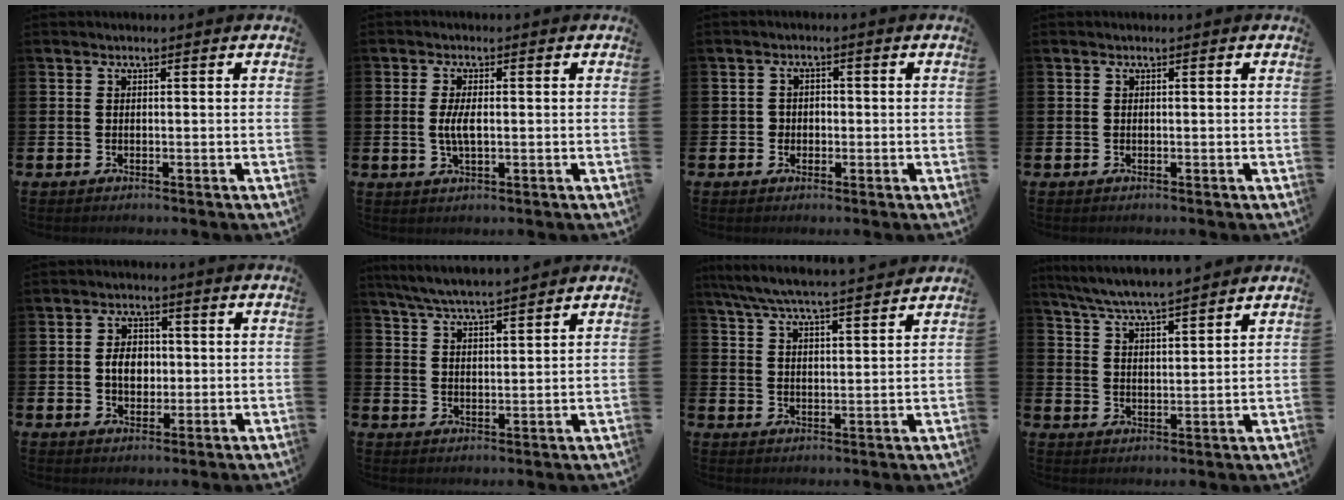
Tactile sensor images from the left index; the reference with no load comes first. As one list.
[{"total": 3.4, "force": [0.1, 1.3, 3.2], "torque": [-0.061, -0.002, -0.004]}, {"total": 1.7, "force": [-0.3, 1.7, 0.4], "torque": [-0.005, 0.004, -0.012]}, {"total": 0.0}, {"total": 4.0, "force": [0.0, 3.0, 2.6], "torque": [-0.026, -0.001, -0.010]}, {"total": 5.9, "force": [5.7, 0.2, 1.4], "torque": [-0.045, -0.026, 0.103]}, {"total": 6.6, "force": [6.3, 0.2, 2.1], "torque": [-0.061, -0.034, 0.111]}, {"total": 6.4, "force": [6.2, -0.1, 1.5], "torque": [-0.051, -0.037, 0.110]}]